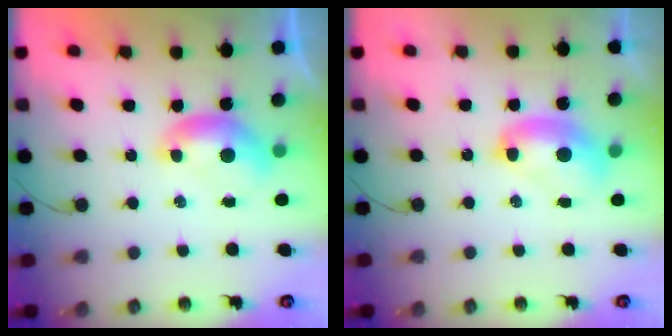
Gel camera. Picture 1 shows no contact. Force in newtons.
{"total": 3.1, "press": 3.1, "slide": 0.2}